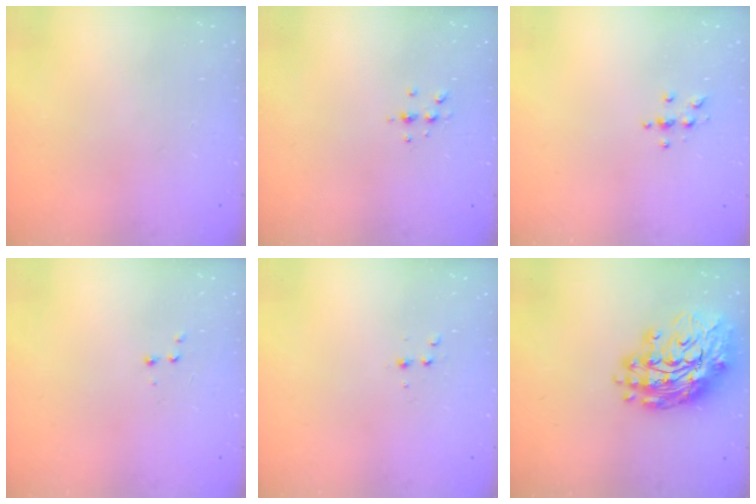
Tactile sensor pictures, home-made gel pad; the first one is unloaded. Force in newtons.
{"total": 4.3, "press": 4.2, "slide": 1.1}
{"total": 3.8, "press": 3.7, "slide": 0.5}
{"total": 2.6, "press": 2.5, "slide": 0.6}
{"total": 2.9, "press": 2.7, "slide": 1.1}
{"total": 16.6, "press": 16.5, "slide": 1.7}